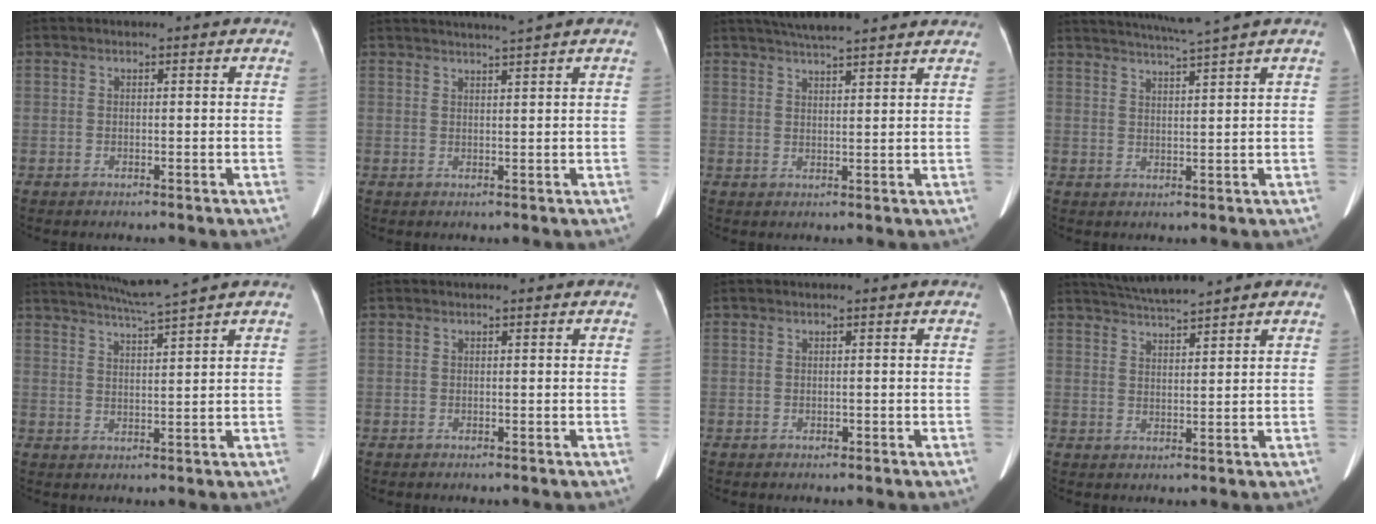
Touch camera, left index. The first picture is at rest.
{"total": 3.6, "force": [3.1, -1.4, 1.3], "torque": [-0.015, 0.002, 0.048]}
{"total": 12.6, "force": [11.1, 1.2, 5.8], "torque": [-0.094, 0.033, 0.148]}
{"total": 6.2, "force": [5.2, -2.2, 2.4], "torque": [-0.041, -0.005, 0.088]}
{"total": 6.1, "force": [5.2, -2.2, 2.2], "torque": [-0.042, -0.006, 0.095]}
{"total": 0.0}
{"total": 0.0}
{"total": 5.9, "force": [5.5, -0.9, 2.0], "torque": [-0.044, 0.015, 0.097]}